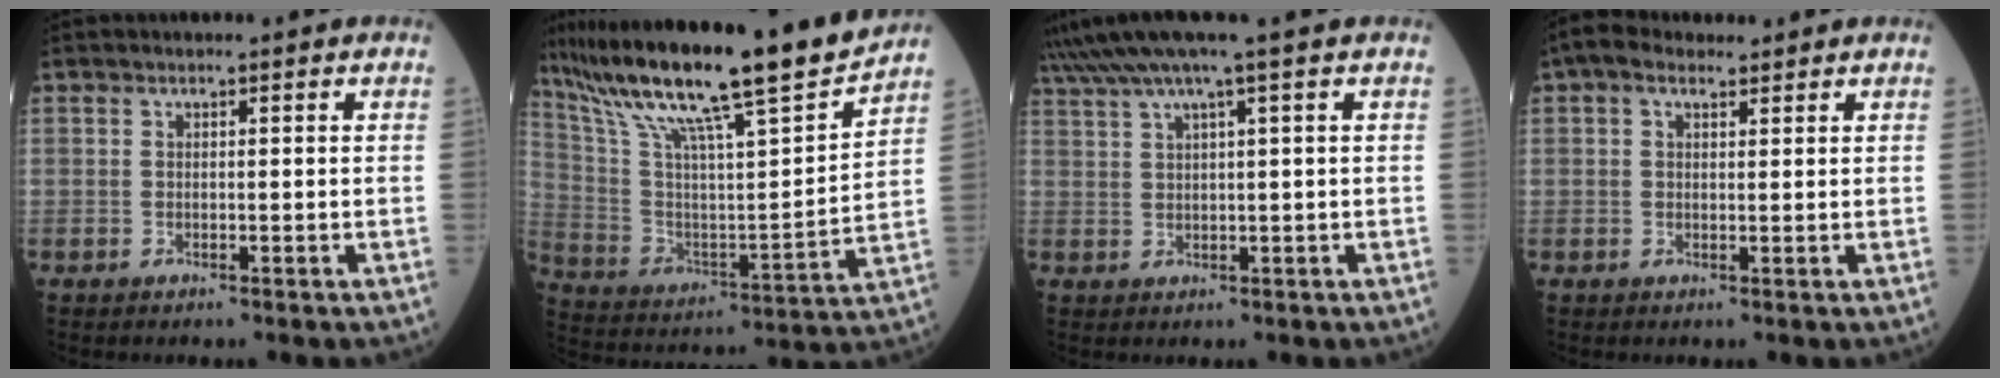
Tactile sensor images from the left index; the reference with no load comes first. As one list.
[{"total": 23.8, "force": [19.6, -0.3, 13.4], "torque": [-0.240, -0.017, 0.325]}, {"total": 7.2, "force": [5.2, -1.7, 4.6], "torque": [-0.082, 0.031, 0.090]}, {"total": 3.1, "force": [1.9, 1.8, 1.6], "torque": [-0.043, 0.028, 0.036]}]